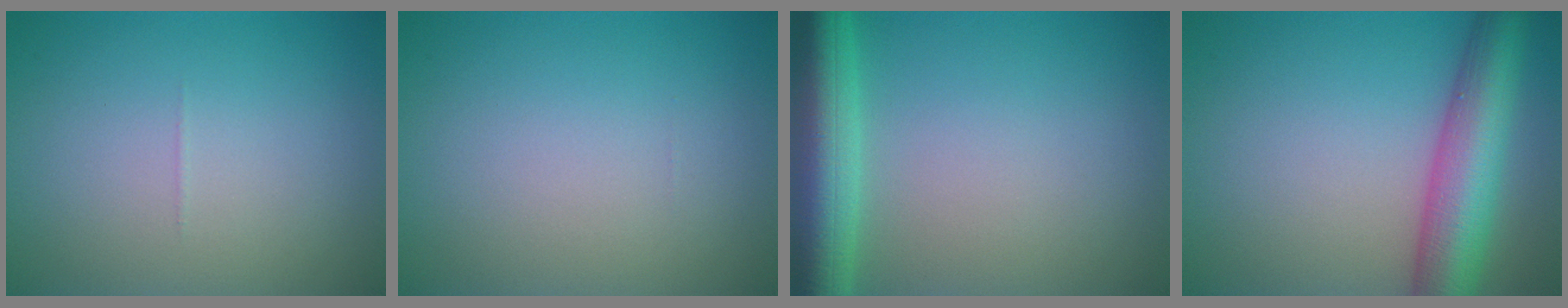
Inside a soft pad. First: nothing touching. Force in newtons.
{"total": 0.0}
{"total": 7.2, "press": 7.1, "slide": 0.3}
{"total": 8.1, "press": 8.1, "slide": 0.3}